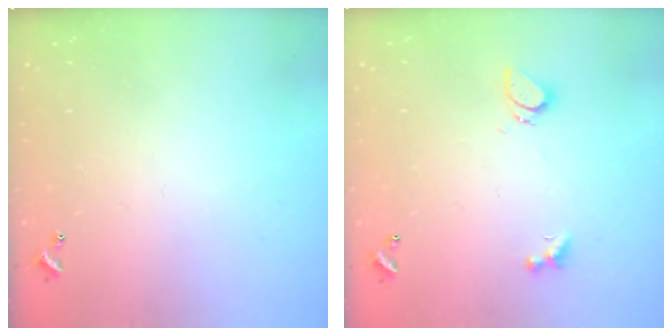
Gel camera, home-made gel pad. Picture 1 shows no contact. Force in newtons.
{"total": 2.4, "press": 2.4, "slide": 0.5}